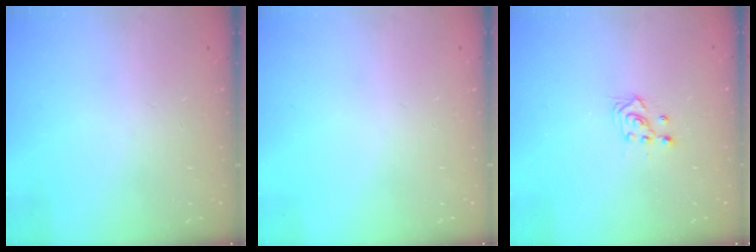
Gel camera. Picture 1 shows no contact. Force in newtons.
{"total": 0.0}
{"total": 2.4, "press": 2.2, "slide": 0.8}